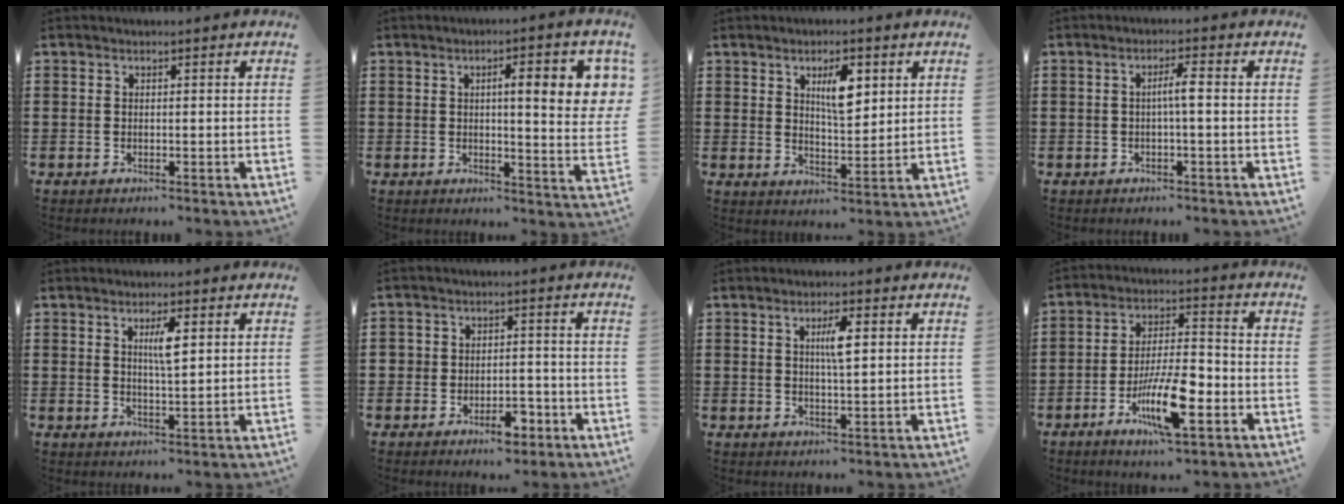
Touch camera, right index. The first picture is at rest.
{"total": 8.0, "force": [2.2, 1.5, 7.6], "torque": [-0.120, -0.004, 0.028]}
{"total": 5.8, "force": [2.4, 2.2, 4.8], "torque": [-0.078, -0.002, 0.035]}
{"total": 2.7, "force": [-0.3, 0.1, 2.7], "torque": [-0.051, 0.001, -0.008]}
{"total": 3.6, "force": [1.2, 0.7, 3.3], "torque": [-0.061, 0.002, 0.016]}
{"total": 4.8, "force": [-2.6, 3.0, 2.7], "torque": [-0.044, 0.014, -0.046]}
{"total": 3.9, "force": [1.0, 0.8, 3.7], "torque": [-0.067, 0.004, 0.010]}
{"total": 11.4, "force": [-4.8, 3.5, 9.7], "torque": [-0.184, 0.006, -0.083]}